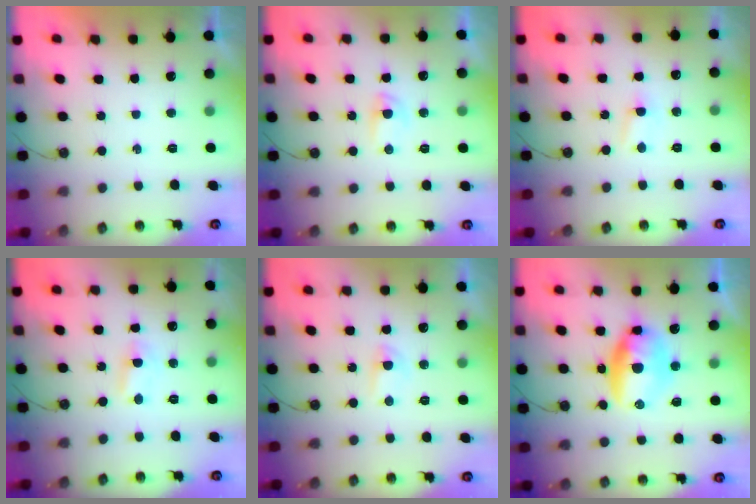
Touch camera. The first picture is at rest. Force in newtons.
{"total": 2.7, "press": 2.6, "slide": 0.4}
{"total": 2.8, "press": 2.8, "slide": 0.2}
{"total": 1.5, "press": 1.3, "slide": 0.6}
{"total": 3.7, "press": 3.7, "slide": 0.5}
{"total": 12.1, "press": 11.1, "slide": 4.8}